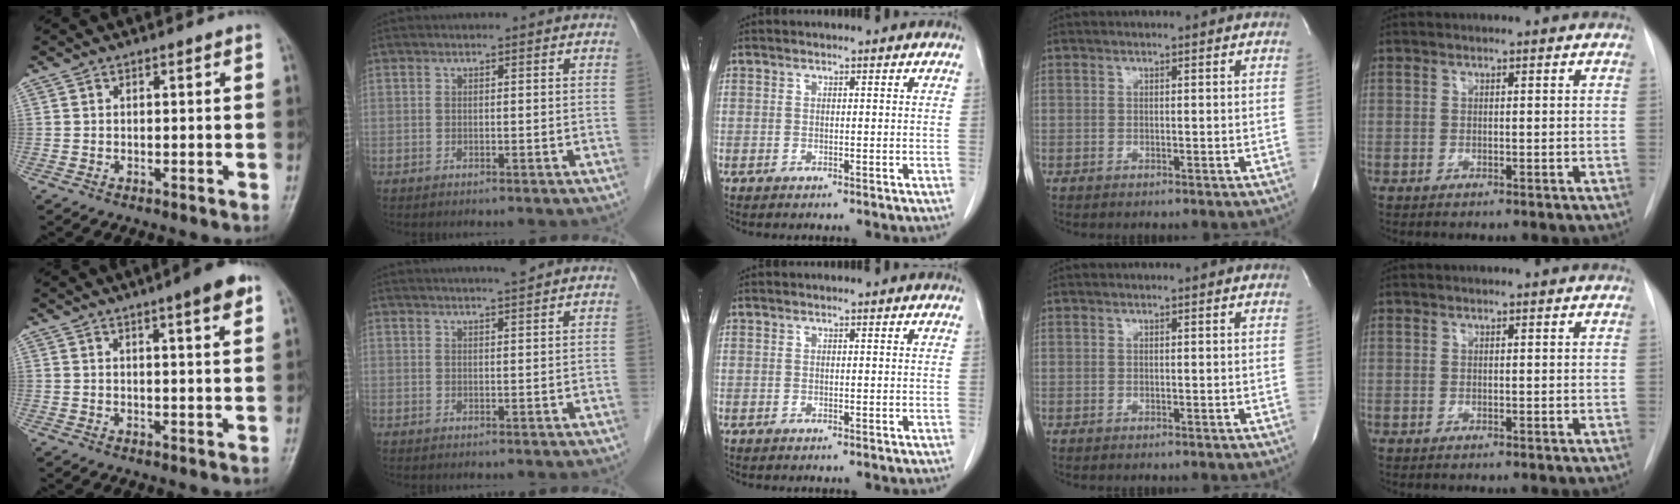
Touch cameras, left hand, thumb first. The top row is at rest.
{"thumb": {"total": 6.4, "force": [3.7, 0.9, 5.2], "torque": [-0.066, -0.011, 0.048]}, "index": {"total": 4.2, "force": [3.7, -0.4, 1.9], "torque": [-0.026, 0.013, 0.050]}}